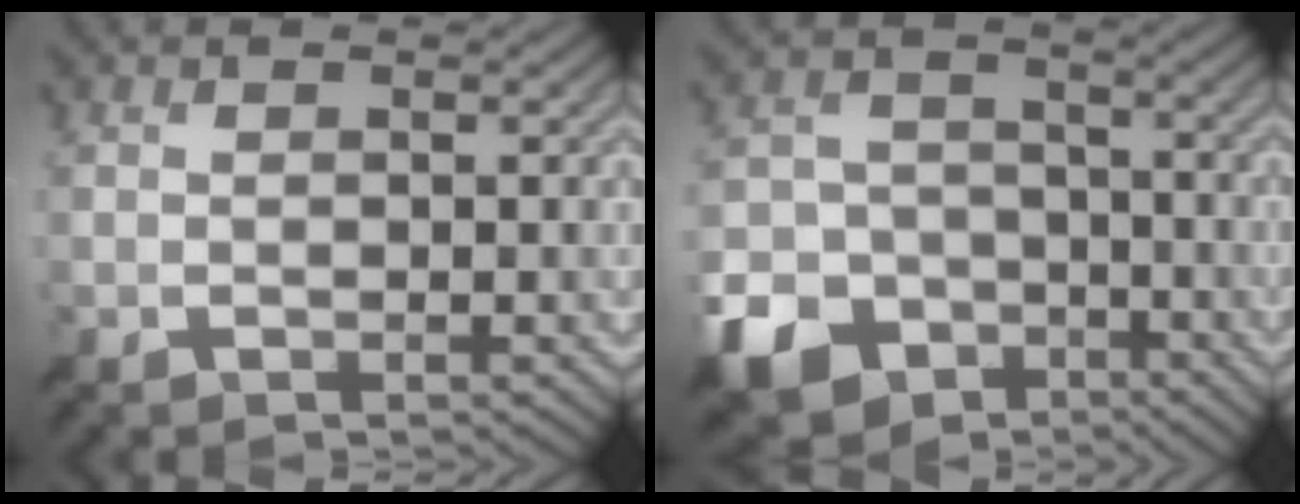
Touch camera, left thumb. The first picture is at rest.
{"total": 11.1, "force": [-6.8, 7.6, 4.4], "torque": [-0.117, -0.022, -0.131]}